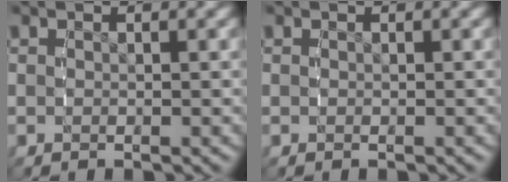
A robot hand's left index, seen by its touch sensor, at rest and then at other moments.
{"total": 0.0}